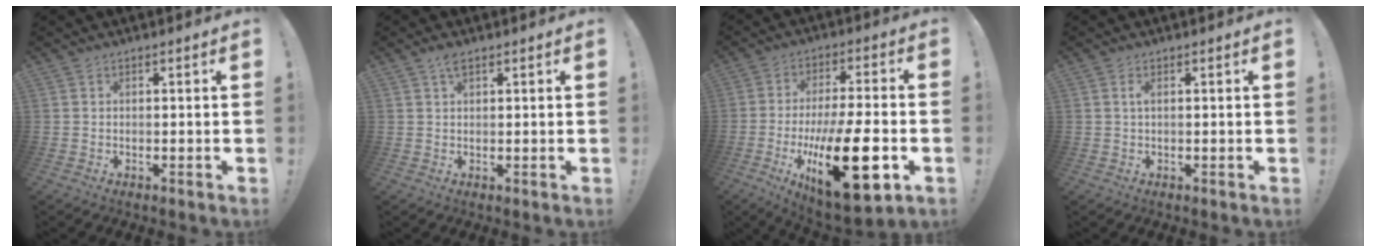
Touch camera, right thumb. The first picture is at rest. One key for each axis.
{"total": 2.3, "fx": 1.4, "fy": 1.0, "fz": 1.5, "tx": -0.024, "ty": -0.002, "tz": 0.024}
{"total": 23.6, "fx": -7.2, "fy": 8.1, "fz": 20.9, "tx": -0.351, "ty": 0.033, "tz": -0.104}
{"total": 1.1, "fx": 0.1, "fy": 0.2, "fz": 1.0, "tx": -0.015, "ty": 0.000, "tz": -0.001}